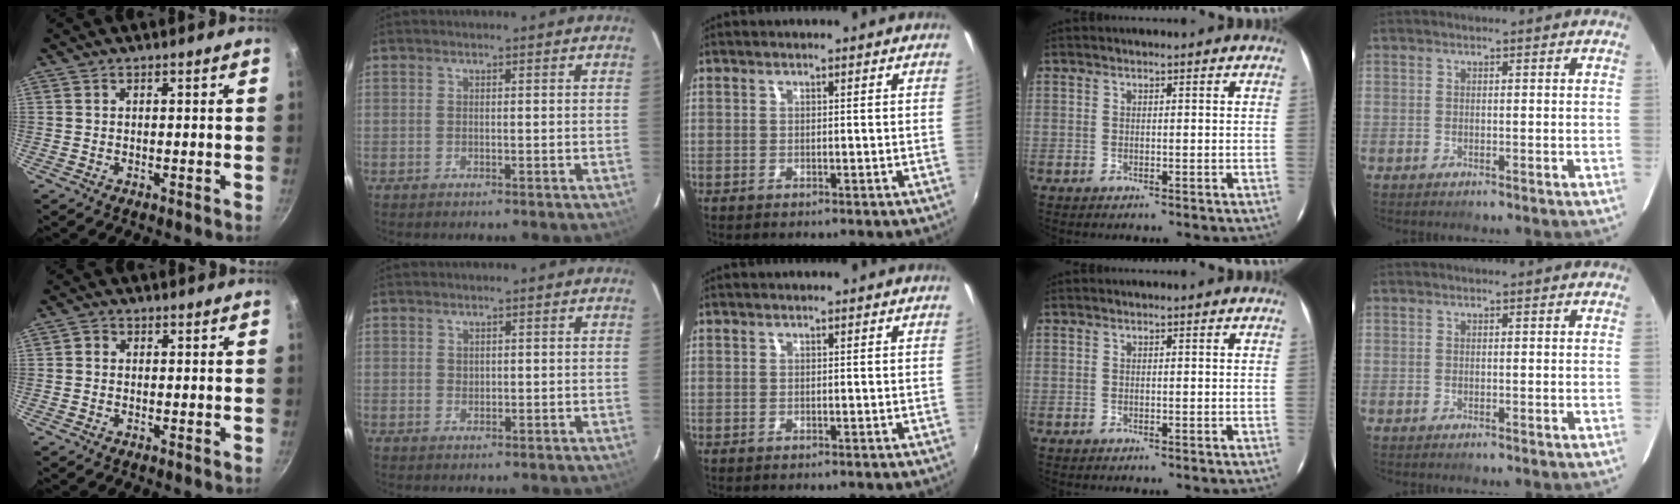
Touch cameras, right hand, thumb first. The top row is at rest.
{"thumb": {"total": 1.6, "force": [0.1, 1.5, 0.7], "torque": [-0.010, 0.004, -0.004]}, "index": {"total": 1.0, "force": [0.5, 0.8, 0.1], "torque": [0.002, 0.001, 0.010]}}